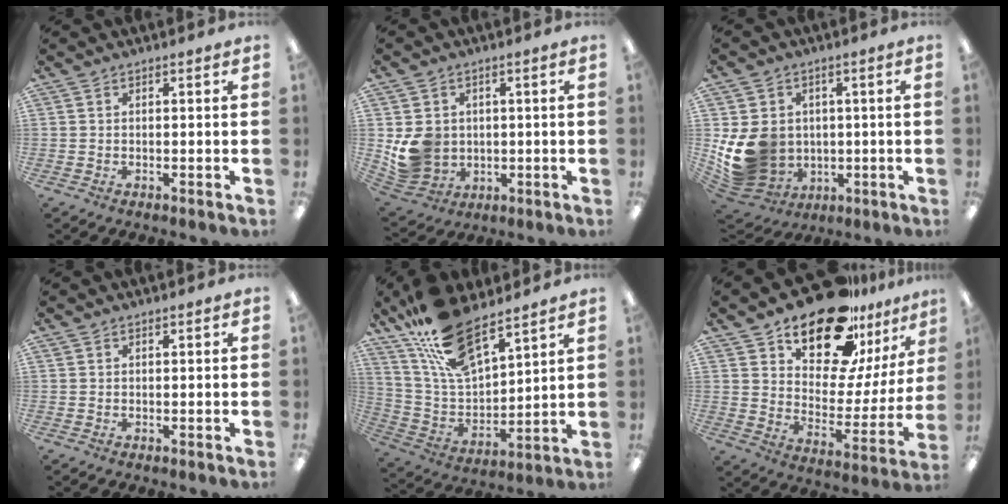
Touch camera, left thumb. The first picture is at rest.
{"total": 9.1, "force": [0.6, 8.4, 3.5], "torque": [-0.083, 0.003, 0.020]}
{"total": 13.5, "force": [-0.8, 11.8, 6.4], "torque": [-0.160, -0.007, -0.004]}
{"total": 0.5, "force": [0.5, 0.2, 0.1], "torque": [-0.002, 0.000, 0.009]}
{"total": 17.3, "force": [13.1, 6.4, 9.3], "torque": [-0.210, -0.068, 0.238]}
{"total": 21.5, "force": [17.0, 9.4, 9.3], "torque": [-0.146, -0.122, 0.296]}